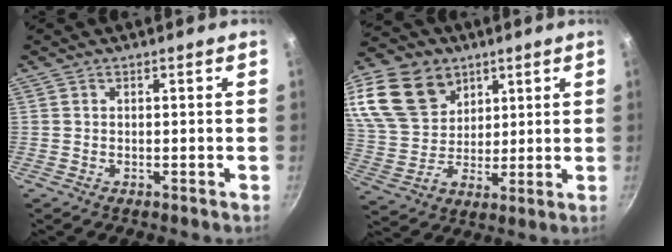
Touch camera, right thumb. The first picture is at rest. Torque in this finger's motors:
{"motor_torque": [-0.17, 0.74, 0.41, -0.22, 0.20]}